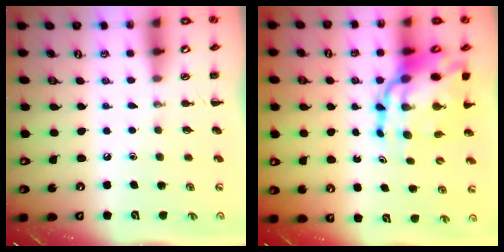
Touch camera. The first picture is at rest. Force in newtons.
{"total": 17.4, "press": 16.8, "slide": 4.4}